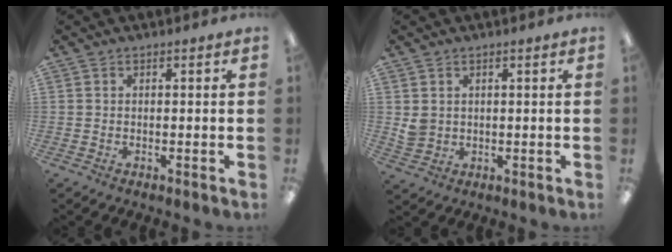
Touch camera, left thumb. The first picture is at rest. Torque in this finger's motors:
{"motor_torque": [0.28, 0.42, 0.44, -0.44, 0.00]}